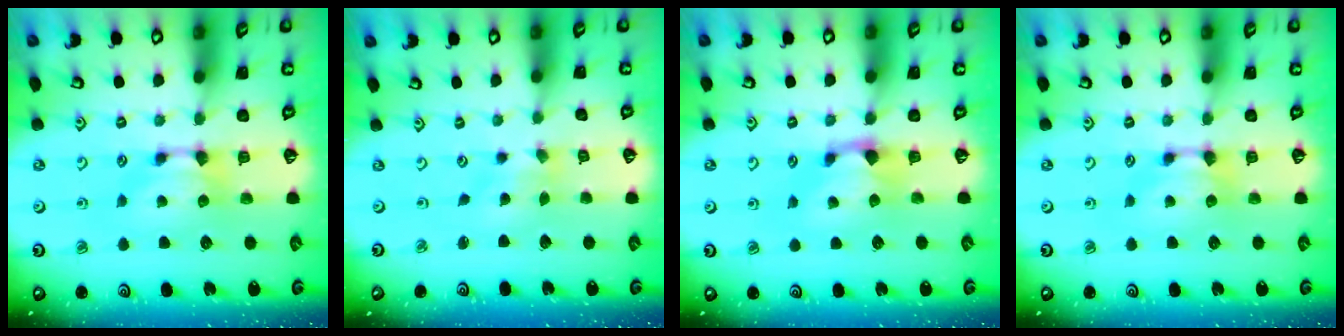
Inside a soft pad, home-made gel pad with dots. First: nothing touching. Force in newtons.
{"total": 1.9, "press": 1.5, "slide": 1.2}
{"total": 1.1, "press": 0.1, "slide": 1.1}
{"total": 0.0}